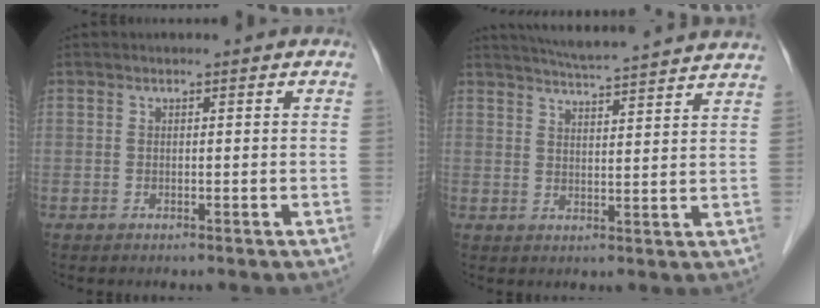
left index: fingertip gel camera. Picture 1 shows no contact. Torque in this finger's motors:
{"motor_torque": [0.70, -1.24, 0.00, 0.01]}